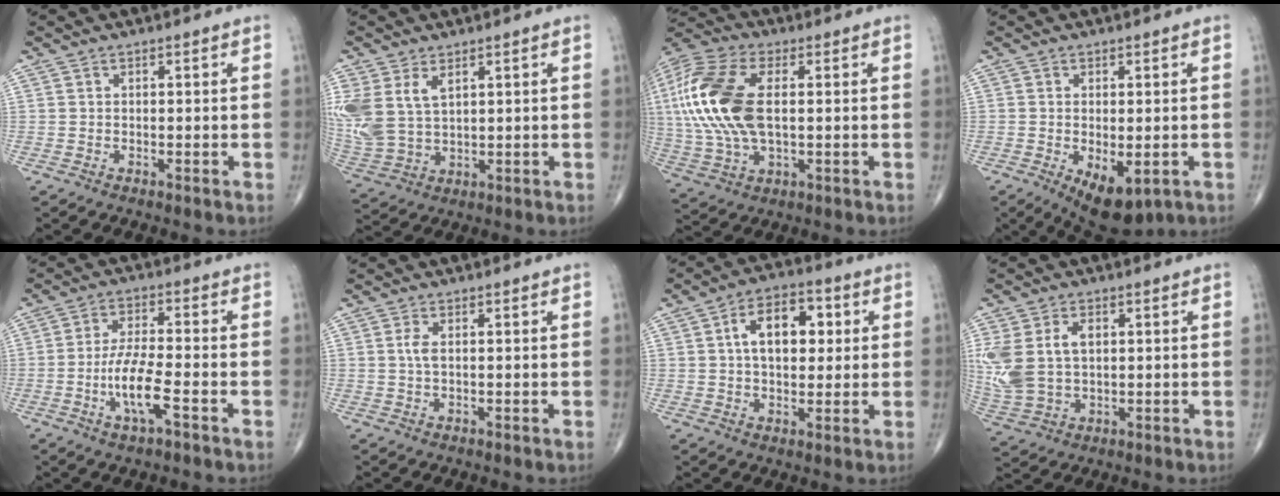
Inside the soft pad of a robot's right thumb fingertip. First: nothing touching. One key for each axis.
{"total": 12.0, "fx": 4.4, "fy": 7.5, "fz": 8.3, "tx": -0.202, "ty": -0.009, "tz": 0.104}
{"total": 20.9, "fx": 2.3, "fy": 10.9, "fz": 17.7, "tx": -0.406, "ty": 0.003, "tz": 0.039}
{"total": 8.8, "fx": -3.2, "fy": 4.2, "fz": 7.0, "tx": -0.100, "ty": -0.011, "tz": -0.036}
{"total": 8.4, "fx": -3.2, "fy": 2.0, "fz": 7.5, "tx": -0.155, "ty": 0.015, "tz": -0.060}
{"total": 1.9, "fx": 0.4, "fy": 0.7, "fz": 1.7, "tx": -0.044, "ty": 0.003, "tz": 0.011}
{"total": 11.2, "fx": 2.3, "fy": 6.7, "fz": 8.7, "tx": -0.105, "ty": 0.011, "tz": 0.030}
{"total": 12.6, "fx": 2.4, "fy": 8.3, "fz": 9.1, "tx": -0.207, "ty": 0.005, "tz": 0.058}